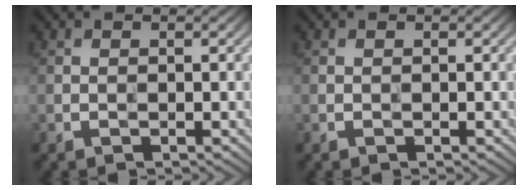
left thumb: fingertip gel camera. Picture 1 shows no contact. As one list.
[{"total": 0.0}]